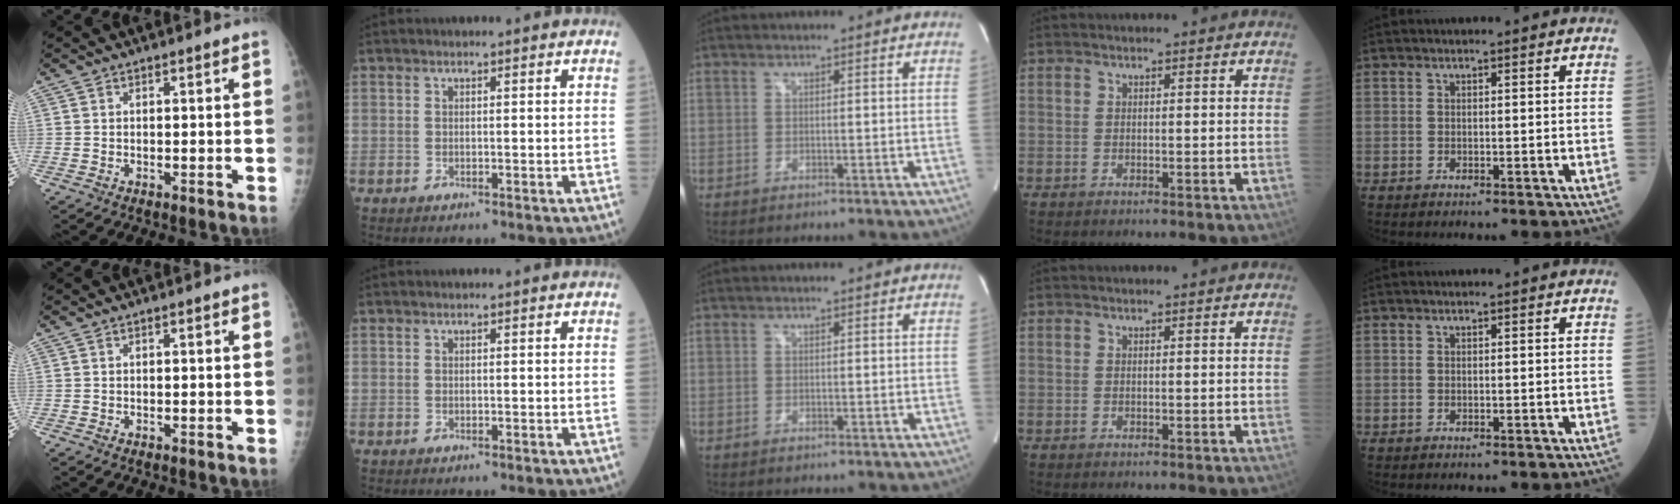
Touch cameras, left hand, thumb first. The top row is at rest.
{}